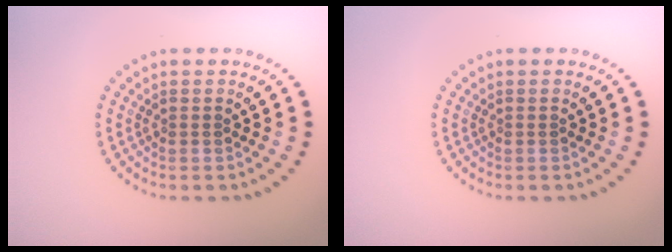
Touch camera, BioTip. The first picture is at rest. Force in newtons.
{"total": 0.0}